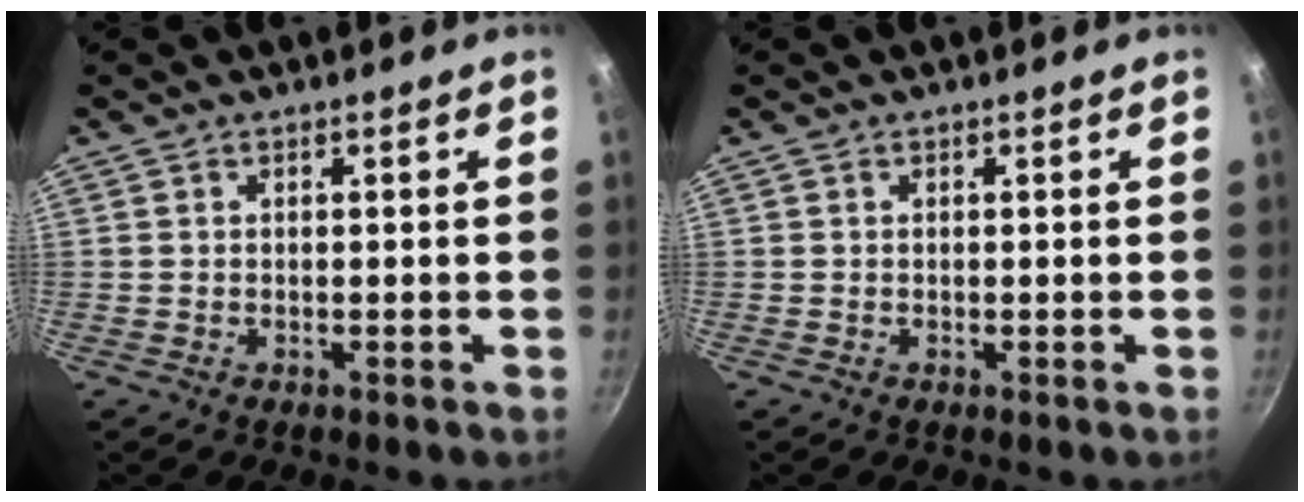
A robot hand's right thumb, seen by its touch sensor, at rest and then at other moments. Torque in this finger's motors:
{"motor_torque": [-0.27, 0.05, -0.31, 0.14, 0.02]}